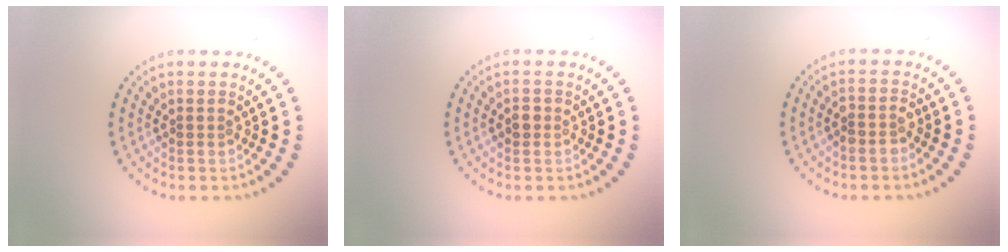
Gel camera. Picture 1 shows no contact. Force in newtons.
{"total": 1.1, "press": 1.0, "slide": 0.2}
{"total": 1.6, "press": 1.5, "slide": 0.7}